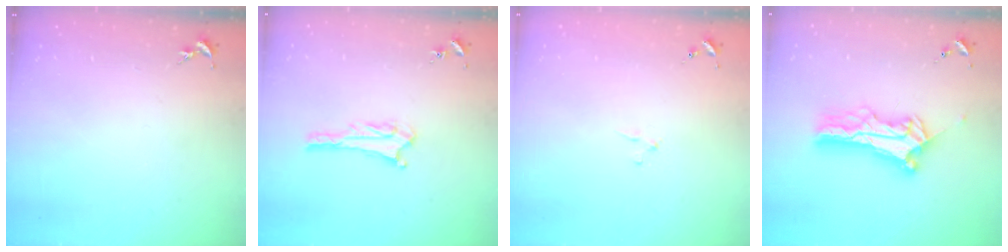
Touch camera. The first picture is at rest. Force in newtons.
{"total": 2.8, "press": 2.8, "slide": 0.2}
{"total": 2.0, "press": 2.0, "slide": 0.2}
{"total": 10.5, "press": 10.5, "slide": 0.8}